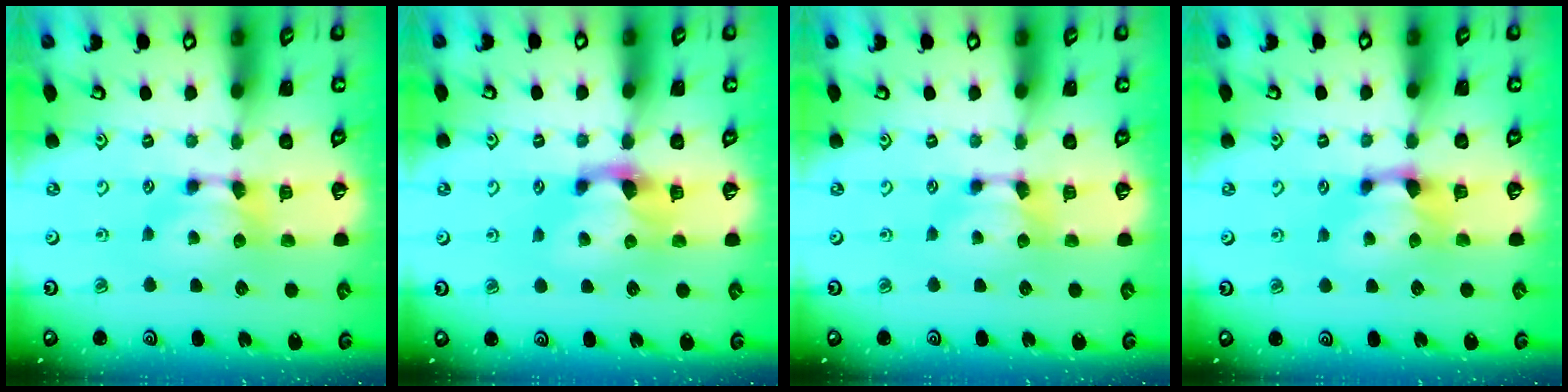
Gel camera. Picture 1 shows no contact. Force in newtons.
{"total": 1.6, "press": 1.2, "slide": 1.1}
{"total": 0.0}
{"total": 1.1, "press": 0.4, "slide": 1.0}